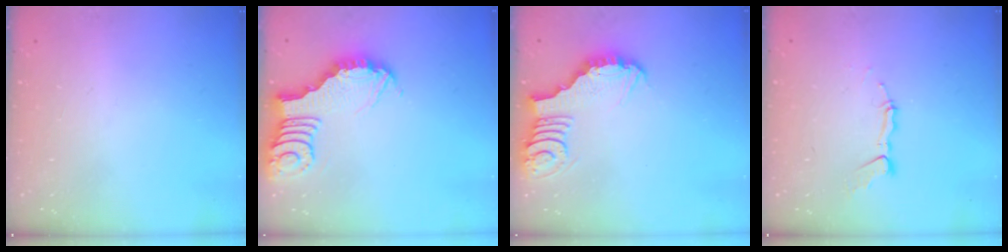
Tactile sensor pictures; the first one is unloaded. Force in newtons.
{"total": 3.9, "press": 3.9, "slide": 0.3}
{"total": 4.0, "press": 4.0, "slide": 0.4}
{"total": 4.5, "press": 4.5, "slide": 0.2}